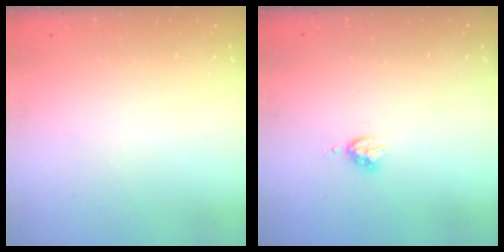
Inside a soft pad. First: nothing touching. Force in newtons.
{"total": 4.2, "press": 4.2, "slide": 0.6}